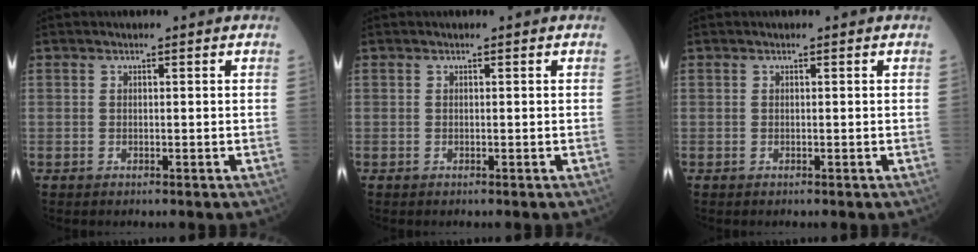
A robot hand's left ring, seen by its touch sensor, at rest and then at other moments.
{"total": 0.0}
{"total": 0.0}